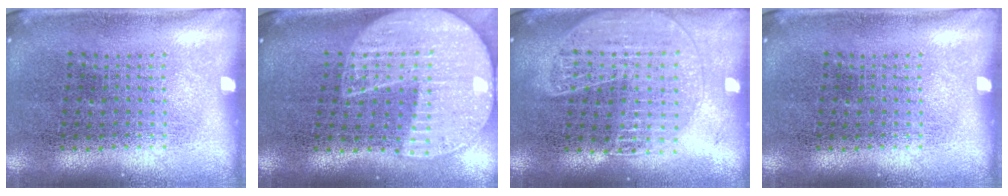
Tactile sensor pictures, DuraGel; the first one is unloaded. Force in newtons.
{"total": 2.2, "press": 1.9, "slide": 1.1}
{"total": 1.8, "press": 1.7, "slide": 0.7}
{"total": 0.0}